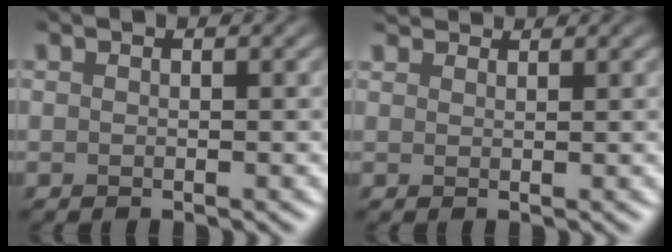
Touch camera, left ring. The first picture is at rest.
{"total": 3.3, "force": [3.0, 0.8, 0.9], "torque": [-0.024, 0.002, 0.047]}